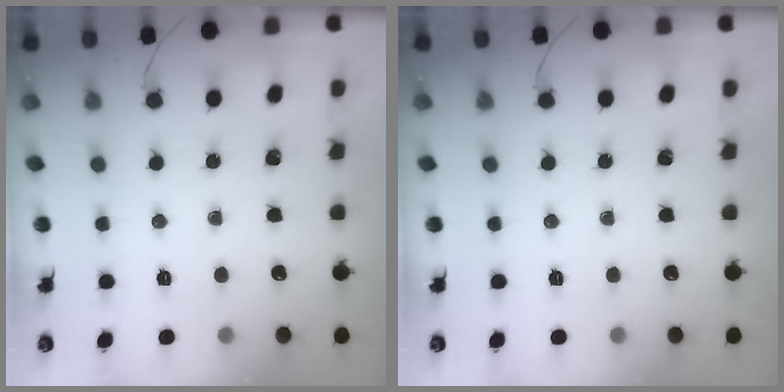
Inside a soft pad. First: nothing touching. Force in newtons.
{"total": 0.0}